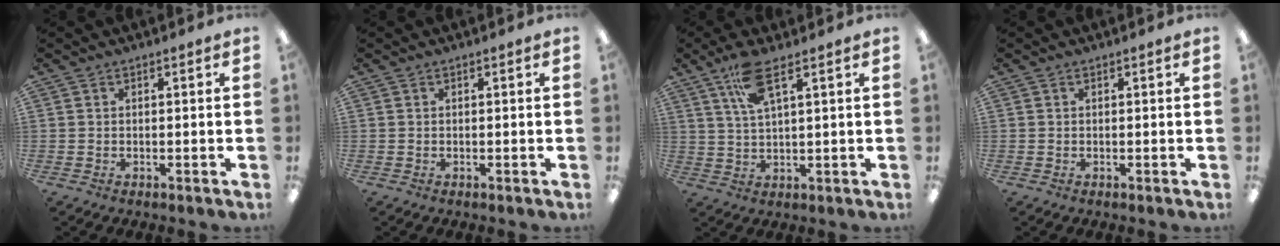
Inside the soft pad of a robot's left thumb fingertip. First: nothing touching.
{"total": 0.0}
{"total": 8.6, "force": [5.1, 2.5, 6.5], "torque": [-0.132, 0.003, 0.089]}
{"total": 0.0}